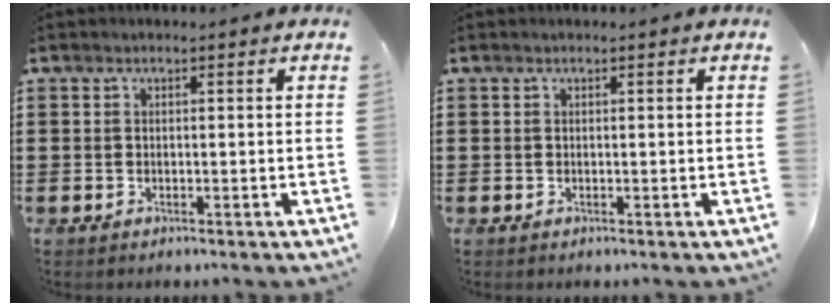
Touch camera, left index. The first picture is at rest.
{"total": 0.0}